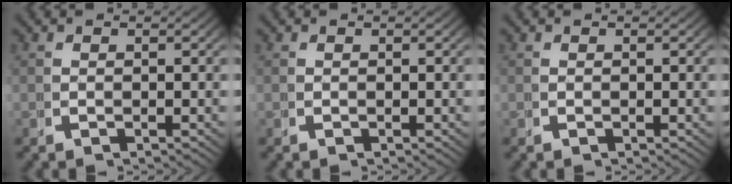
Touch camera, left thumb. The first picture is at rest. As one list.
[{"total": 0.6, "force": [0.3, -0.5, -0.2], "torque": [0.006, -0.002, 0.006]}, {"total": 0.0}]